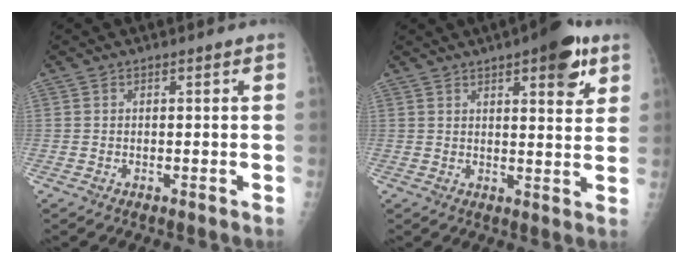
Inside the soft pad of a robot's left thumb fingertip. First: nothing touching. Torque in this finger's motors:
{"motor_torque": [0.99, 0.79, 0.61, -0.52, 0.05]}